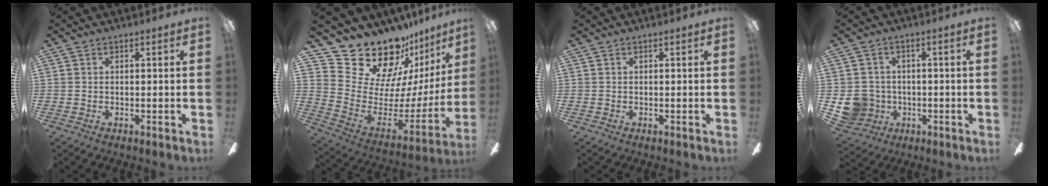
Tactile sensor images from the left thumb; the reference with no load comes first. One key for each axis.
{"total": 23.9, "fx": 20.3, "fy": 10.1, "fz": 7.4, "tx": -0.125, "ty": -0.166, "tz": 0.385}
{"total": 0.0}
{"total": 8.1, "fx": -1.2, "fy": 7.7, "fz": 2.0, "tx": -0.055, "ty": 0.010, "tz": -0.017}